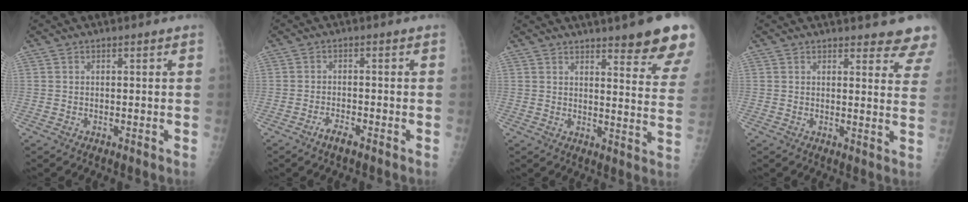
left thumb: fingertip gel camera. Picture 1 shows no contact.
{"total": 2.5, "force": [-1.9, 0.5, 1.6], "torque": [-0.039, 0.007, -0.037]}
{"total": 17.2, "force": [13.1, 2.8, 10.8], "torque": [-0.112, -0.070, 0.154]}
{"total": 9.7, "force": [9.2, 2.0, 2.4], "torque": [0.013, -0.058, 0.077]}